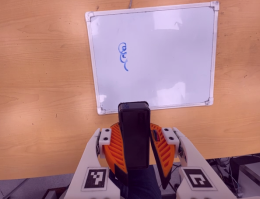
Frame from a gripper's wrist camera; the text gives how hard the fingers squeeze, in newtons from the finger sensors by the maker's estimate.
{"total": 9.8, "left": 9.4, "right": 10.1}